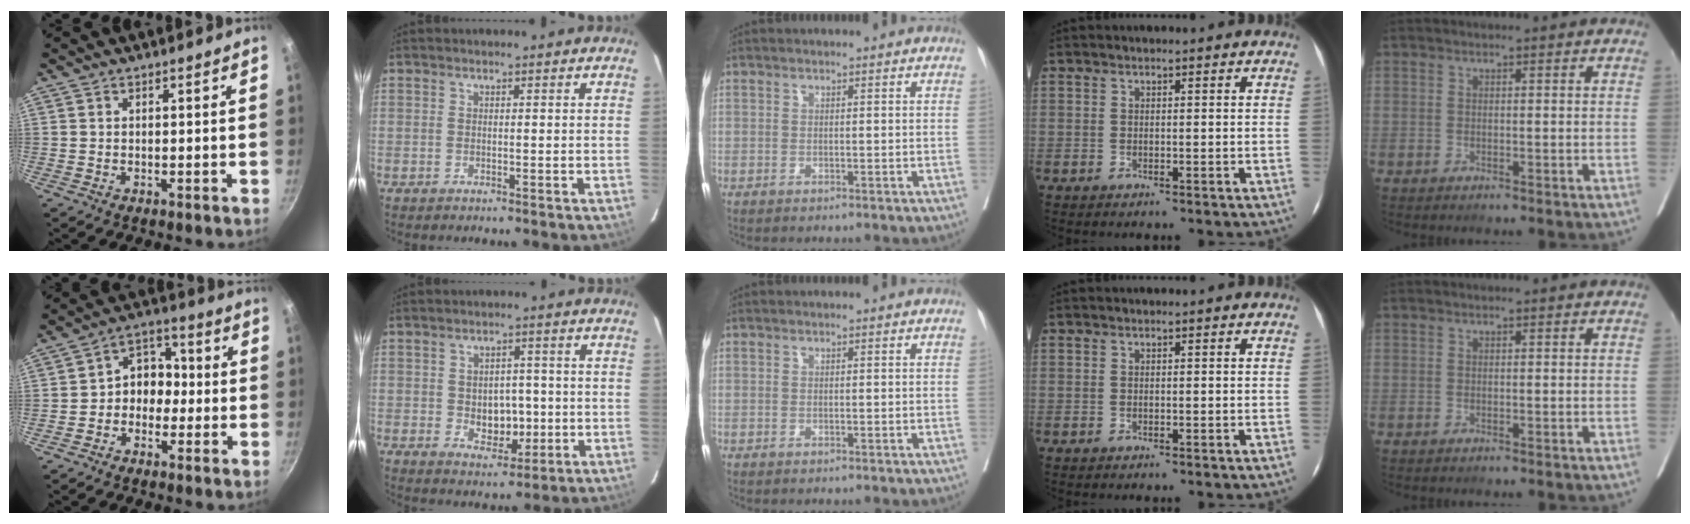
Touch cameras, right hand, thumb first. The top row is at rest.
{"thumb": {"total": 8.0, "force": [-1.0, 6.2, 4.8], "torque": [-0.034, 0.035, -0.033]}, "index": {"total": 6.0, "force": [-0.7, 4.1, 4.3], "torque": [-0.056, 0.005, 0.000]}}